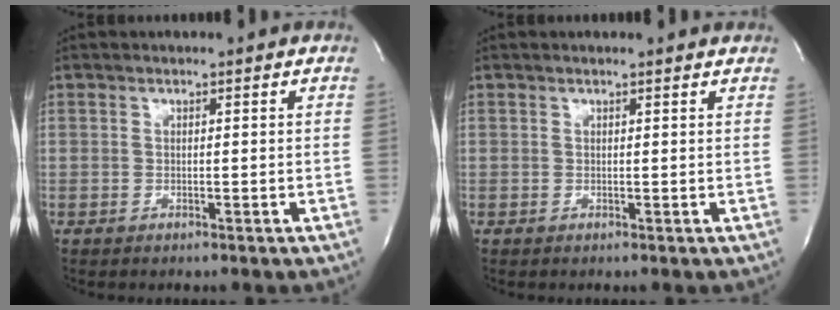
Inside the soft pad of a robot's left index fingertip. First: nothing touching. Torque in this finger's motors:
{"motor_torque": [0.07, -0.21, -0.39, -0.06]}